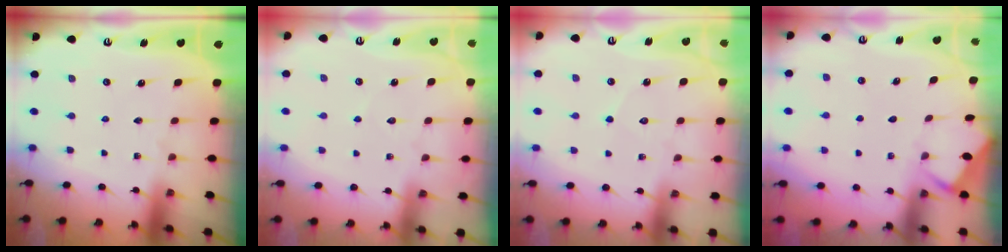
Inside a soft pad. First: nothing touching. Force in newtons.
{"total": 4.1, "press": 4.0, "slide": 0.6}
{"total": 5.1, "press": 5.1, "slide": 0.4}
{"total": 3.0, "press": 3.0, "slide": 0.2}